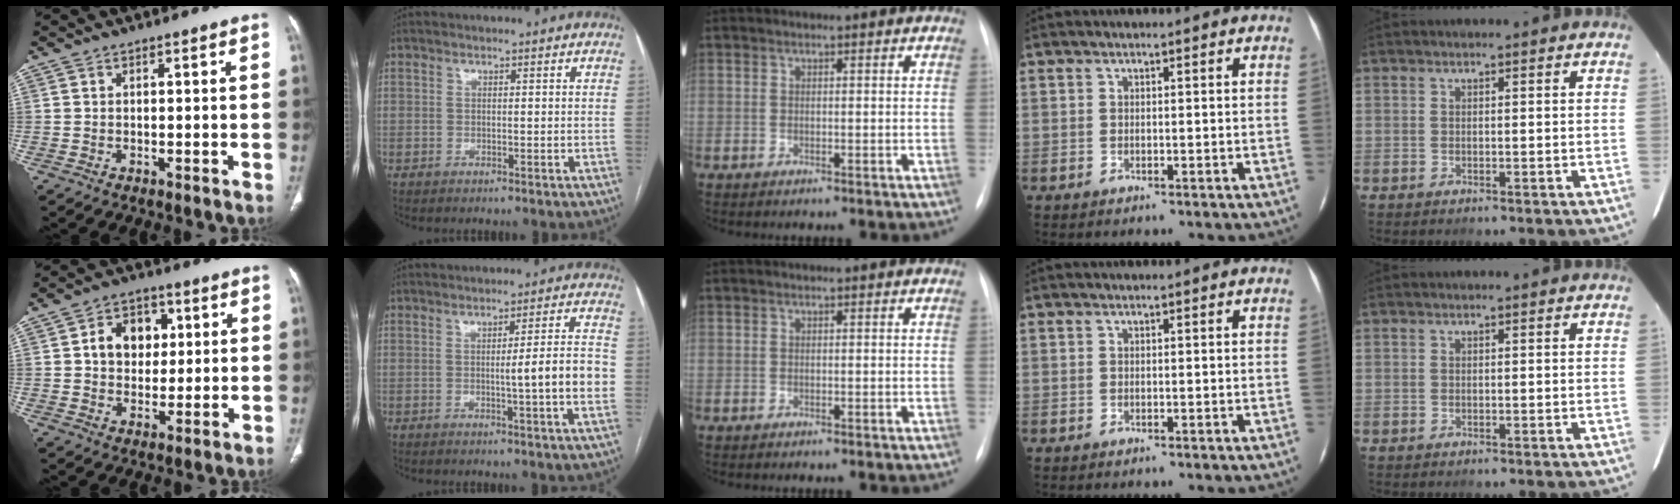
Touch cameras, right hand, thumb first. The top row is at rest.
{"thumb": {"total": 9.1, "force": [2.0, 7.0, 5.5], "torque": [-0.047, 0.003, 0.030]}, "index": {"total": 7.5, "force": [-1.1, -0.6, 7.4], "torque": [-0.100, 0.003, -0.015]}}